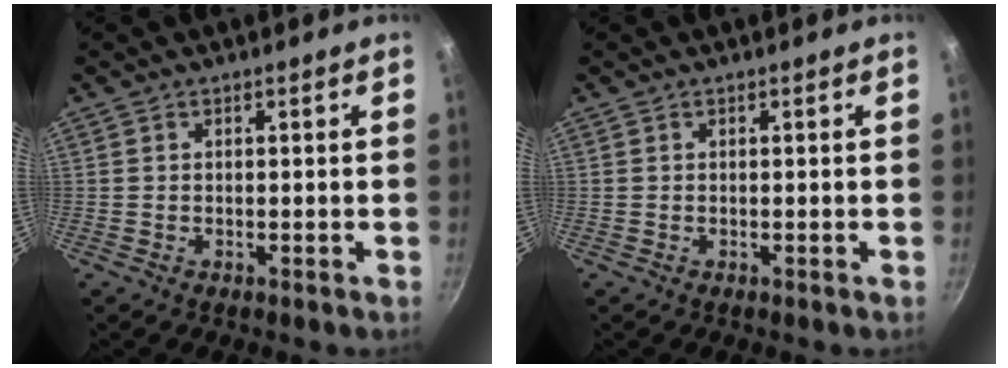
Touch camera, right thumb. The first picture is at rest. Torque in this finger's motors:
{"motor_torque": [0.00, 0.00, 0.01, 0.01, 0.00]}